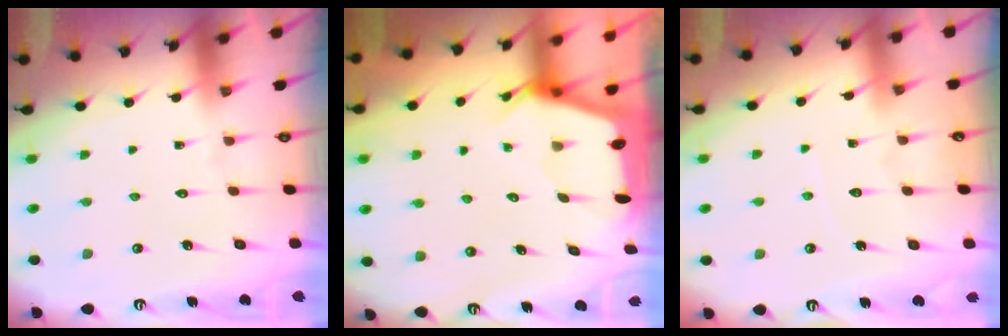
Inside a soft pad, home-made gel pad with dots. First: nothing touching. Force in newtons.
{"total": 2.5, "press": 2.5, "slide": 0.2}
{"total": 3.9, "press": 3.9, "slide": 0.2}